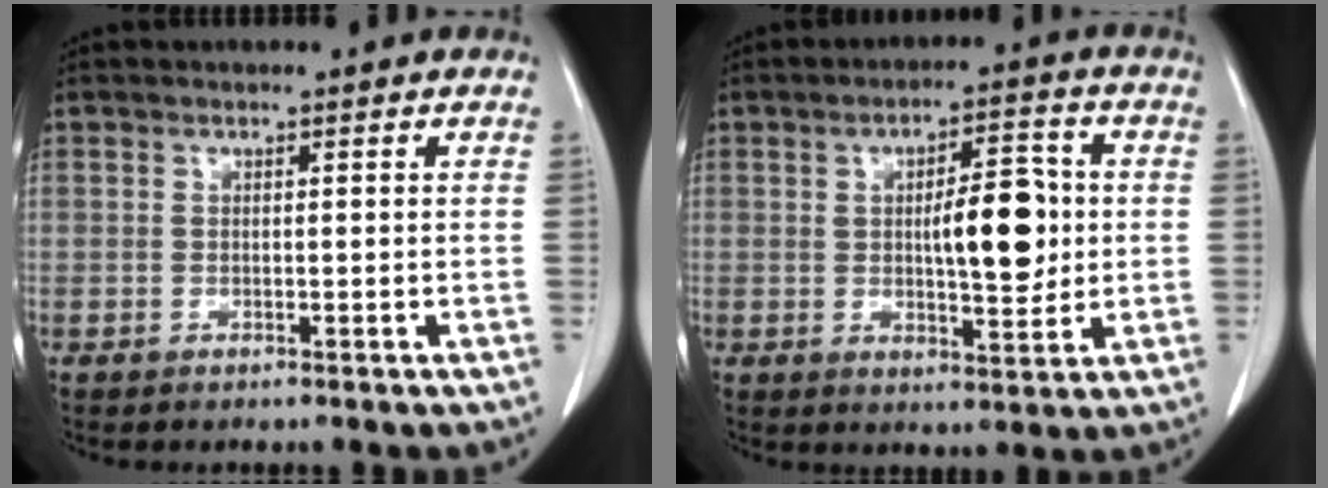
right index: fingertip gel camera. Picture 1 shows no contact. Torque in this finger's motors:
{"motor_torque": [0.33, 0.04, 0.50, 0.11]}